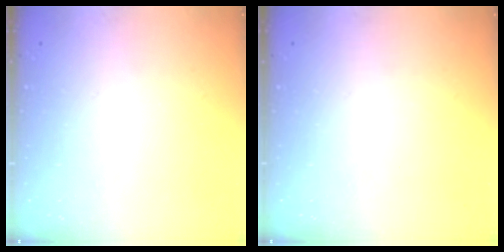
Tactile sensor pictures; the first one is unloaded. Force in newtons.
{"total": 0.0}